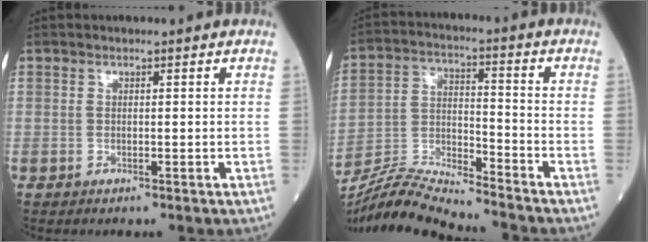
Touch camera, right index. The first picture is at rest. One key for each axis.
{"total": 11.9, "fx": -11.5, "fy": -0.6, "fz": 2.8, "tx": -0.056, "ty": 0.006, "tz": -0.218}